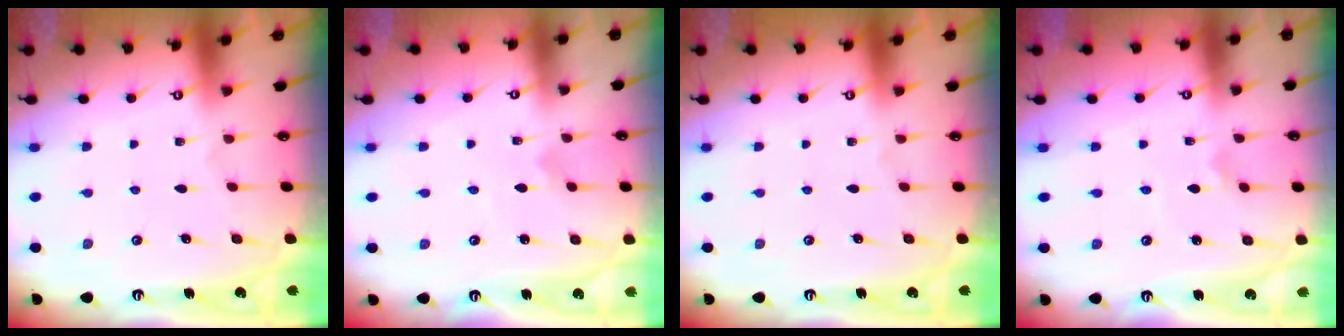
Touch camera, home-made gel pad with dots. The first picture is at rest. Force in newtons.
{"total": 1.9, "press": 1.9, "slide": 0.1}
{"total": 0.0}
{"total": 2.1, "press": 2.0, "slide": 0.4}